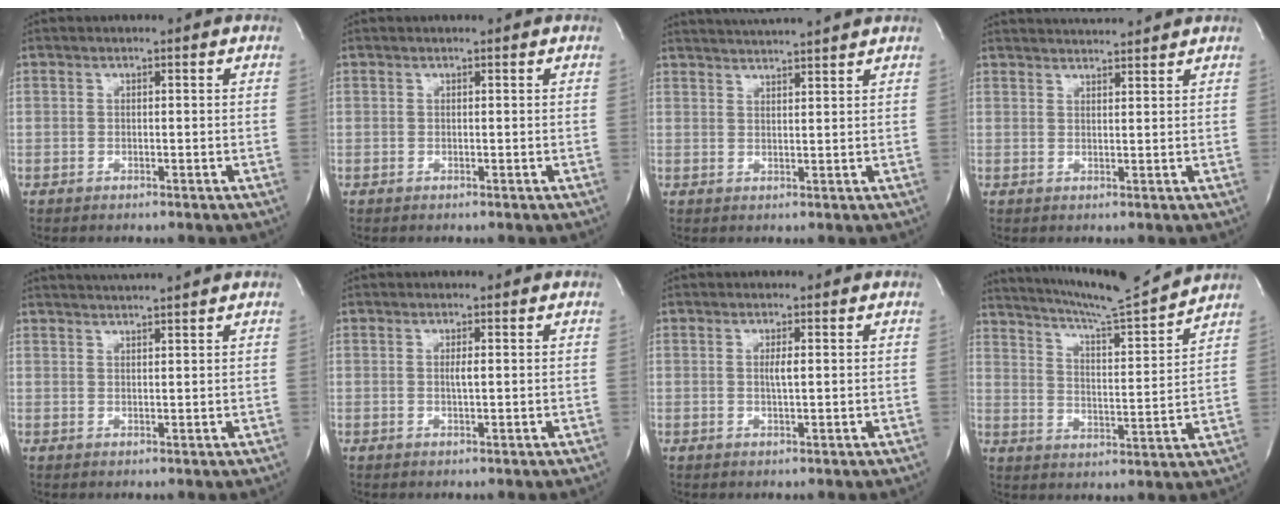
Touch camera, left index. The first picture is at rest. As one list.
[{"total": 0.0}, {"total": 8.2, "force": [7.7, -1.0, 2.7], "torque": [-0.049, 0.016, 0.111]}, {"total": 5.8, "force": [5.6, -0.3, 1.3], "torque": [-0.026, 0.018, 0.081]}, {"total": 4.2, "force": [3.9, -1.2, 1.2], "torque": [-0.016, 0.009, 0.060]}, {"total": 1.0, "force": [0.0, 0.0, 1.0], "torque": [-0.023, -0.004, 0.000]}, {"total": 1.4, "force": [0.1, 0.0, 1.4], "torque": [-0.031, -0.003, 0.001]}, {"total": 14.5, "force": [13.5, -0.9, 5.0], "torque": [-0.092, -0.028, 0.203]}]